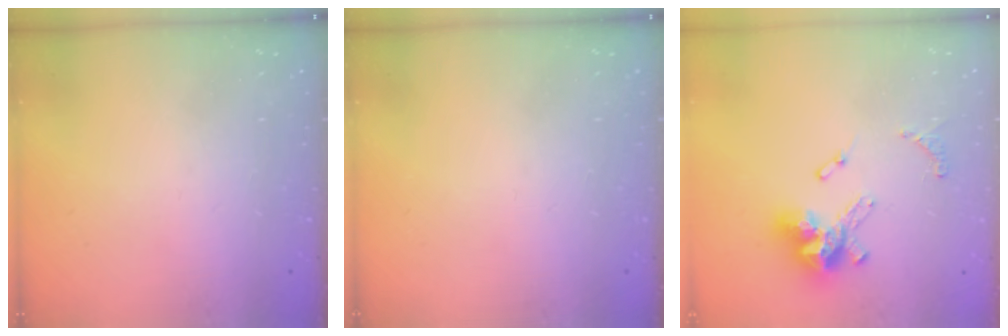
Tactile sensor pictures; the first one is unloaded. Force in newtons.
{"total": 0.0}
{"total": 13.4, "press": 13.4, "slide": 1.3}